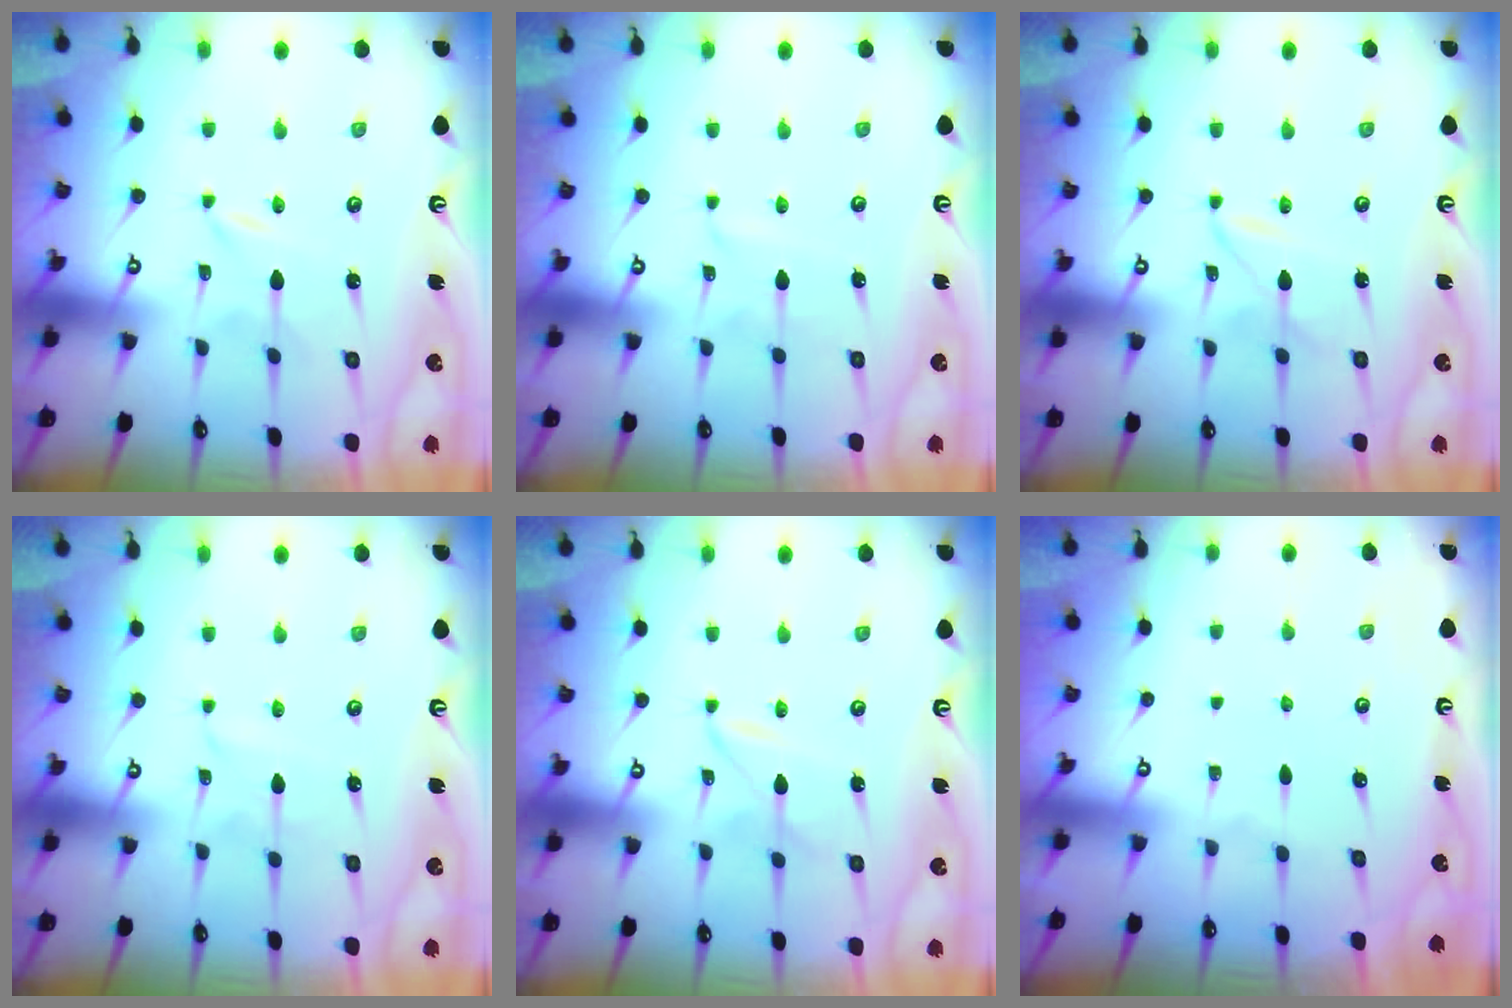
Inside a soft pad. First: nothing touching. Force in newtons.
{"total": 2.1, "press": 2.1, "slide": 0.3}
{"total": 2.9, "press": 2.9, "slide": 0.2}
{"total": 2.3, "press": 2.3, "slide": 0.3}
{"total": 2.9, "press": 2.9, "slide": 0.2}
{"total": 0.0}